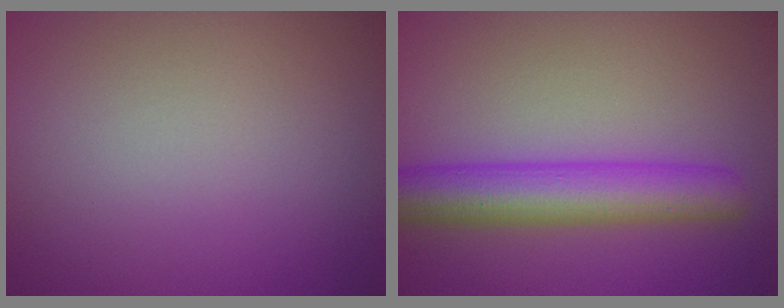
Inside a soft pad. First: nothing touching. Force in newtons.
{"total": 6.3, "press": 6.3, "slide": 0.2}